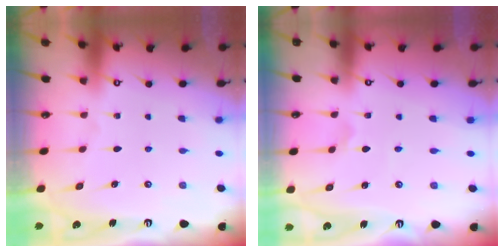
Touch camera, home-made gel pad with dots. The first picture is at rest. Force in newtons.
{"total": 0.7, "press": 0.7, "slide": 0.1}